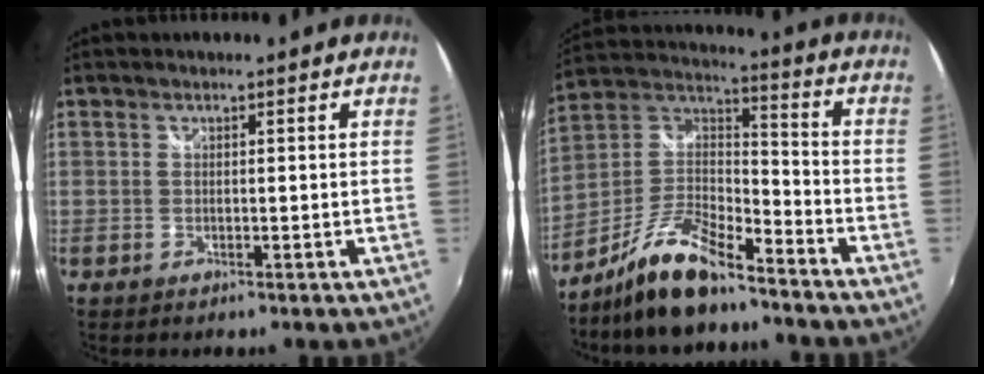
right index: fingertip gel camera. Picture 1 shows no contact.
{"total": 14.4, "force": [-10.5, 4.0, 9.0], "torque": [-0.199, 0.005, -0.199]}